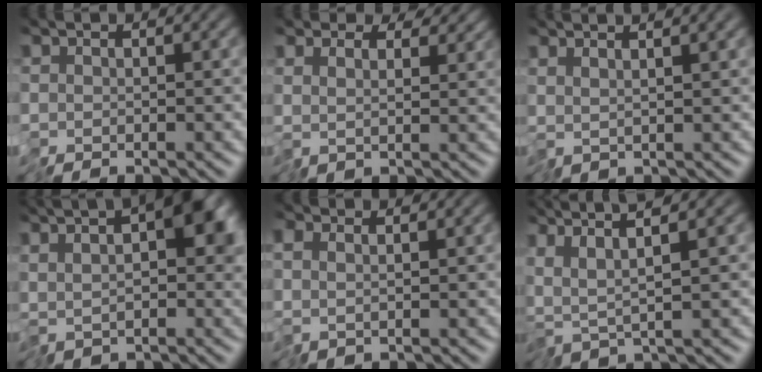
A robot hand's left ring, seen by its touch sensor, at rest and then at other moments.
{"total": 4.3, "force": [3.3, 2.1, 1.7], "torque": [-0.047, 0.009, 0.045]}
{"total": 3.5, "force": [2.5, 0.1, 2.4], "torque": [-0.034, 0.016, 0.041]}
{"total": 7.5, "force": [2.0, 3.1, 6.5], "torque": [-0.101, 0.010, 0.030]}
{"total": 1.0, "force": [0.5, 0.5, 0.7], "torque": [-0.017, 0.003, 0.008]}
{"total": 6.4, "force": [3.7, 0.3, 5.2], "torque": [-0.099, 0.021, 0.060]}